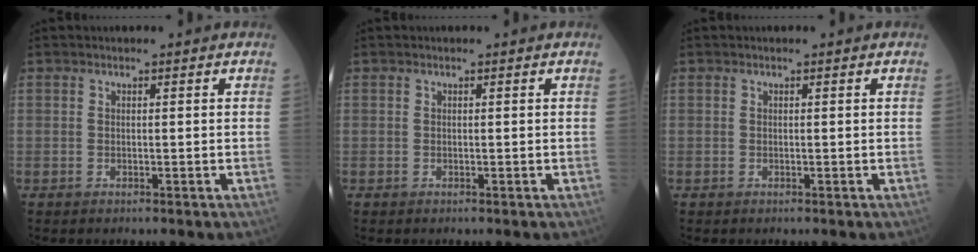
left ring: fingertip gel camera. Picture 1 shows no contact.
{"total": 0.0}
{"total": 0.0}